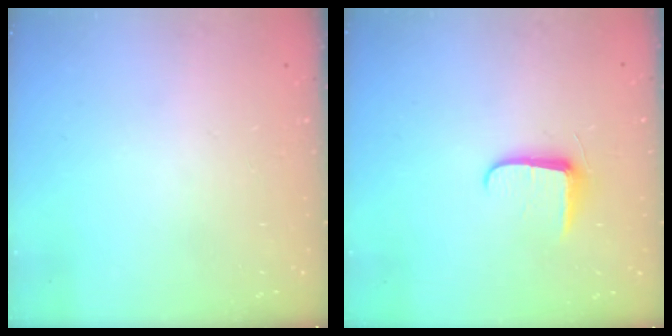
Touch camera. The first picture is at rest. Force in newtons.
{"total": 6.8, "press": 6.7, "slide": 0.9}